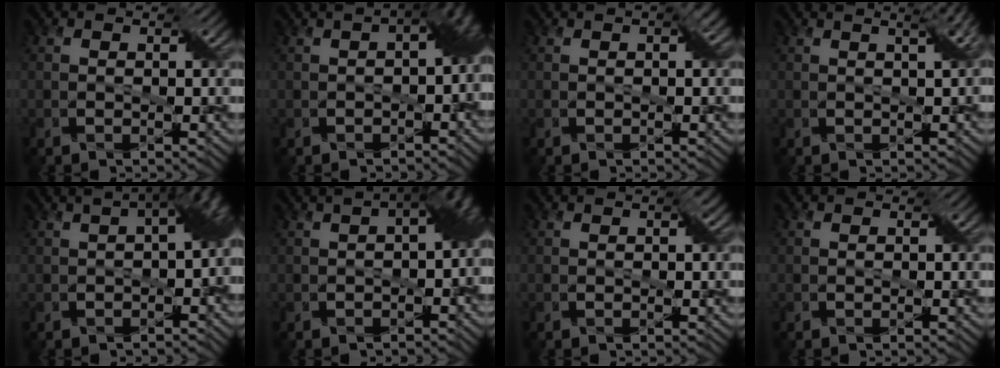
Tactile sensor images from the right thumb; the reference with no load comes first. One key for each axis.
{"total": 6.1, "fx": -0.4, "fy": 2.9, "fz": 5.4, "tx": -0.066, "ty": 0.003, "tz": -0.005}
{"total": 1.6, "fx": 0.4, "fy": 0.3, "fz": 1.6, "tx": -0.020, "ty": 0.011, "tz": 0.005}
{"total": 3.8, "fx": 1.7, "fy": 1.1, "fz": 3.2, "tx": -0.034, "ty": 0.022, "tz": 0.003}
{"total": 7.5, "fx": 0.3, "fy": 3.0, "fz": 6.9, "tx": -0.080, "ty": 0.008, "tz": 0.005}
{"total": 6.9, "fx": 0.0, "fy": 3.1, "fz": 6.2, "tx": -0.072, "ty": 0.005, "tz": 0.003}
{"total": 1.0, "fx": 0.3, "fy": 0.1, "fz": 0.9, "tx": -0.013, "ty": 0.006, "tz": 0.005}
{"total": 0.0}